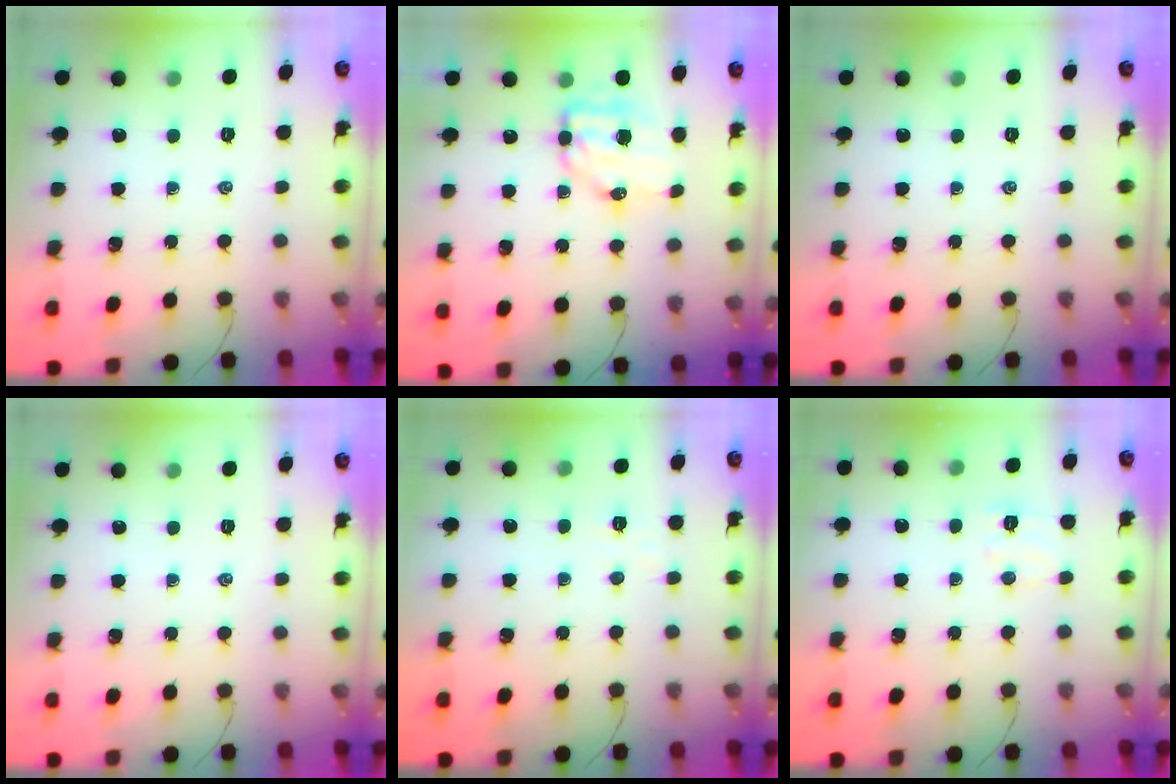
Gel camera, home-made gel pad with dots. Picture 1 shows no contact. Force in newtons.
{"total": 7.9, "press": 7.8, "slide": 1.3}
{"total": 0.0}
{"total": 0.0}
{"total": 2.5, "press": 2.4, "slide": 0.6}
{"total": 6.0, "press": 5.9, "slide": 1.1}